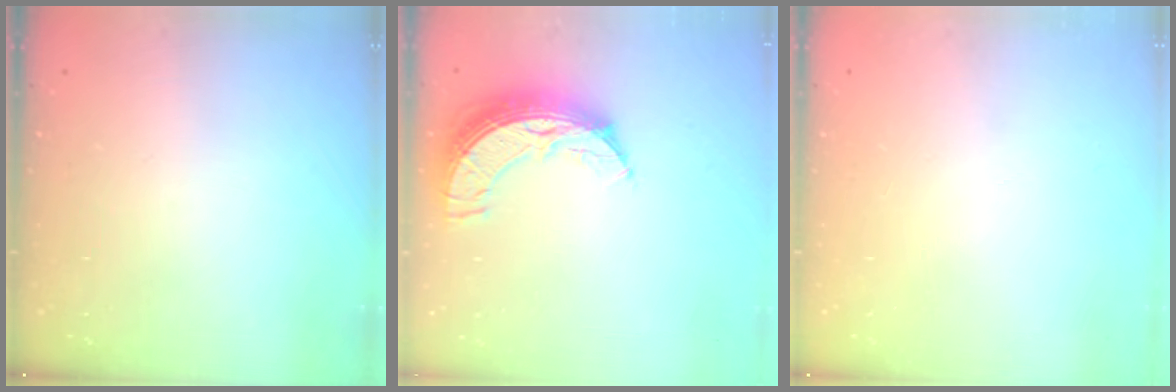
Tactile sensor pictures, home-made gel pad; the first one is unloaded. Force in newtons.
{"total": 10.9, "press": 10.9, "slide": 0.9}
{"total": 0.0}